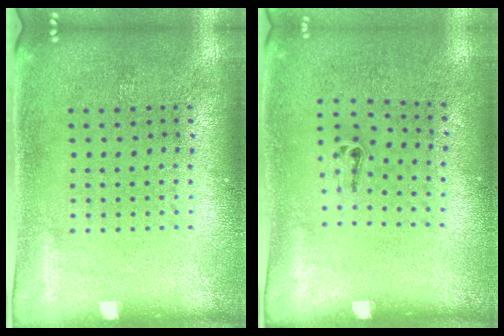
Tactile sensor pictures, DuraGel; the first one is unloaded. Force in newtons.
{"total": 0.5, "press": 0.2, "slide": 0.5}